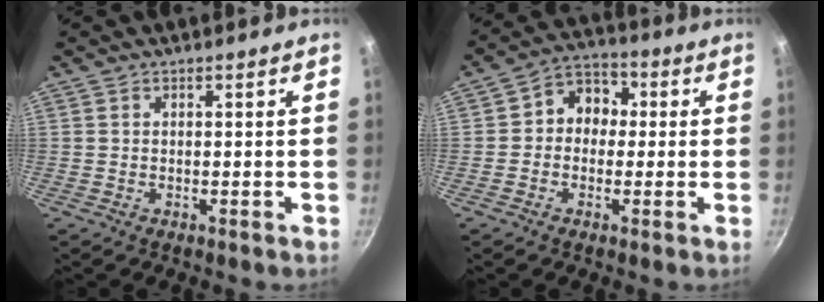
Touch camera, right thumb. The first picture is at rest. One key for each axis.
{"total": 7.4, "fx": 0.2, "fy": 6.3, "fz": 3.8, "tx": -0.015, "ty": 0.020, "tz": -0.017}